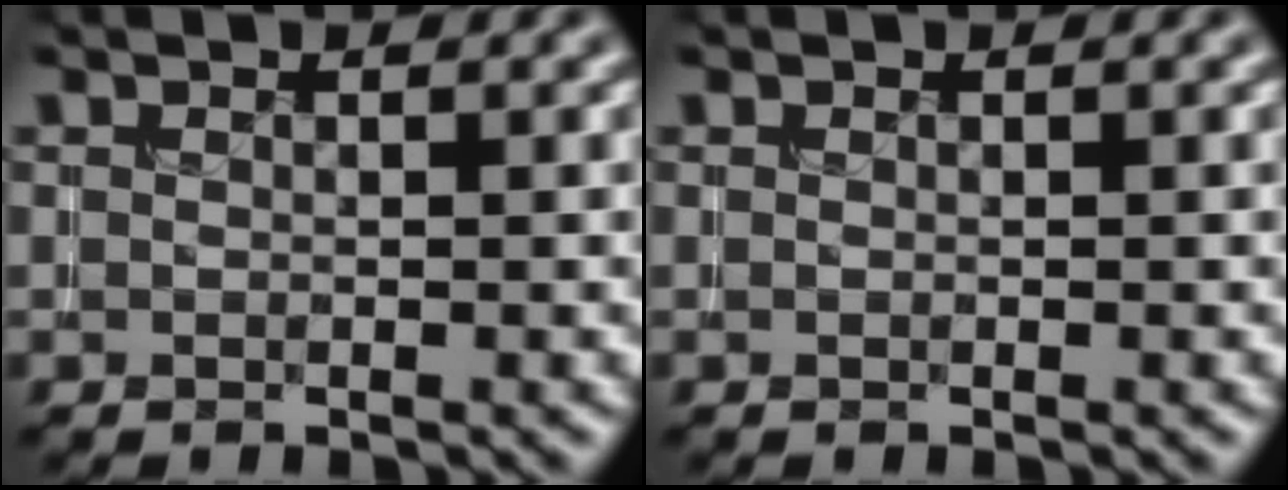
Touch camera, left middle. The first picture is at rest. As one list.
[{"total": 0.0}]